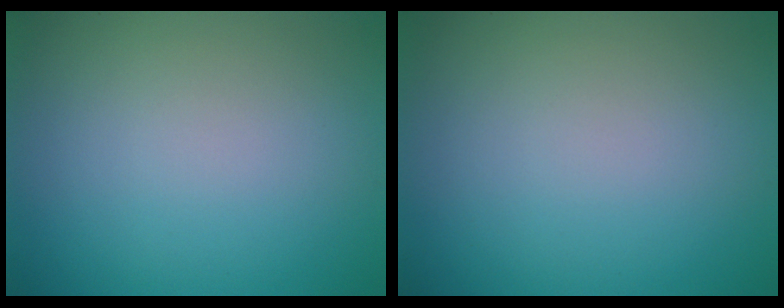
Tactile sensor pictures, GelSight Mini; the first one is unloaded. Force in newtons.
{"total": 0.0}